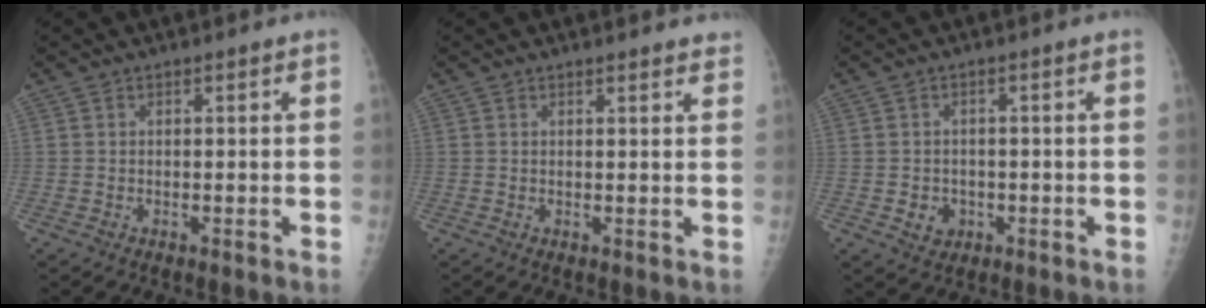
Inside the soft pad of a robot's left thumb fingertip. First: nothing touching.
{"total": 2.5, "force": [2.4, 0.4, 0.6], "torque": [-0.001, -0.011, 0.020]}
{"total": 3.2, "force": [-0.8, 2.9, 1.3], "torque": [-0.005, 0.004, -0.003]}